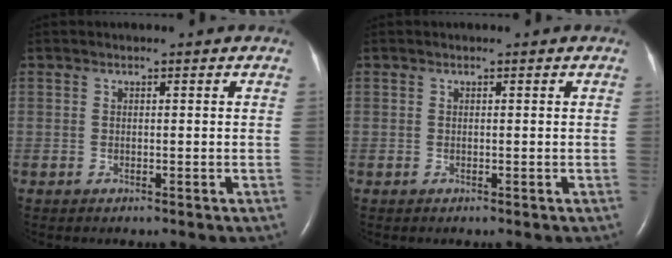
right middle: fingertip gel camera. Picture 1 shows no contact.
{"total": 0.0}